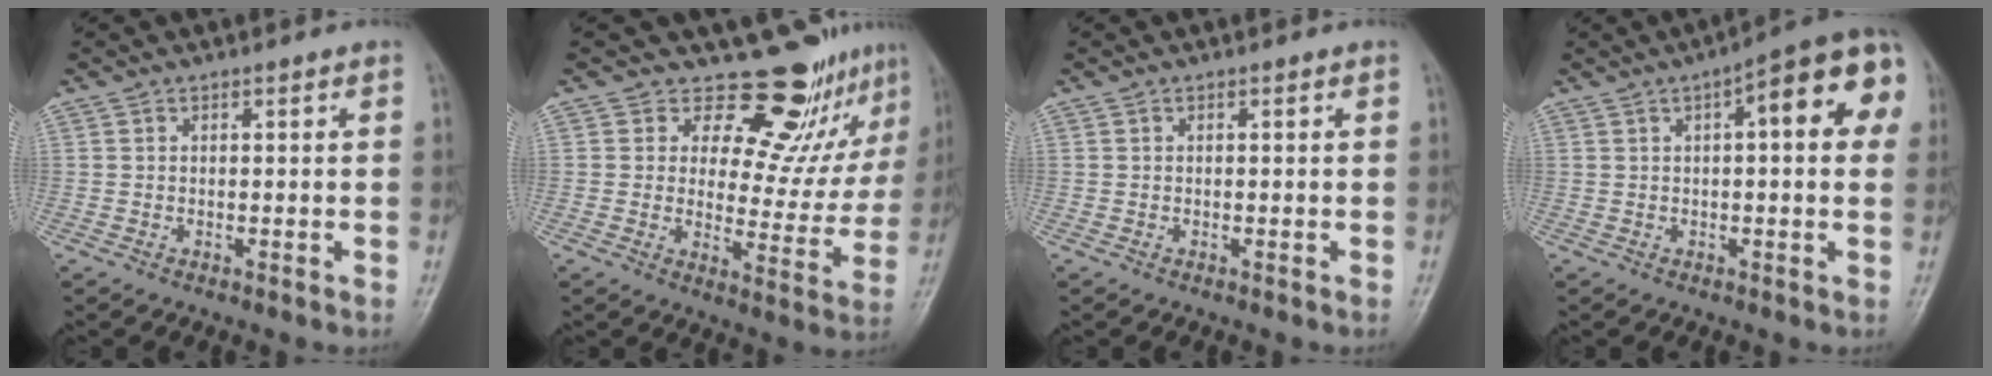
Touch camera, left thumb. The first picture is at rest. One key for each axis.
{"total": 14.0, "fx": 11.7, "fy": 6.0, "fz": 4.8, "tx": -0.009, "ty": -0.096, "tz": 0.145}
{"total": 0.0}
{"total": 13.6, "fx": 3.7, "fy": 4.4, "fz": 12.3, "tx": -0.132, "ty": 0.023, "tz": 0.034}